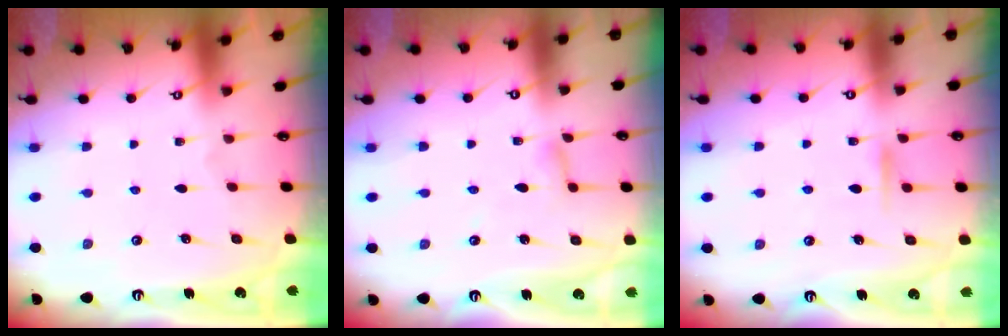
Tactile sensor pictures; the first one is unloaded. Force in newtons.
{"total": 2.6, "press": 2.6, "slide": 0.3}
{"total": 6.4, "press": 6.4, "slide": 0.6}